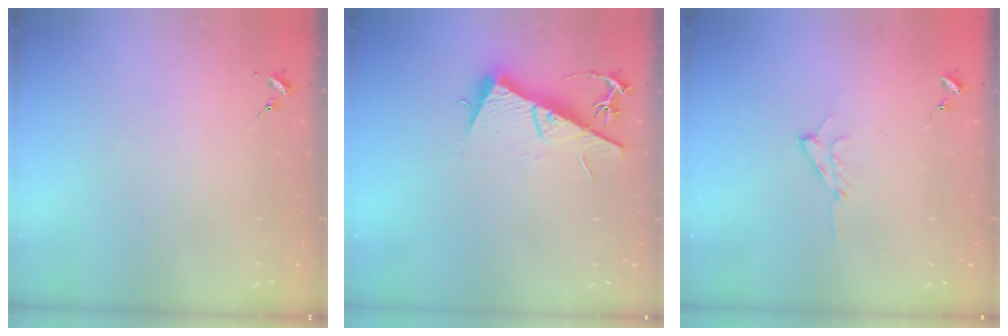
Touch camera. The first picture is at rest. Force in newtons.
{"total": 12.5, "press": 12.5, "slide": 0.5}
{"total": 7.4, "press": 7.3, "slide": 0.8}